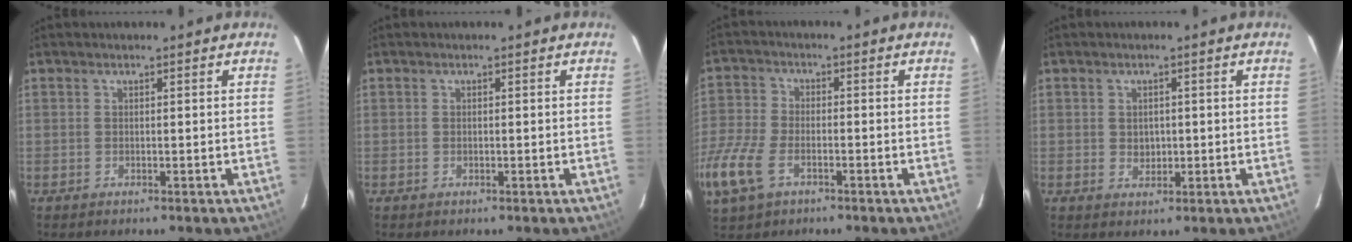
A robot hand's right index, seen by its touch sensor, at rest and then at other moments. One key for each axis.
{"total": 0.0}
{"total": 14.2, "fx": -6.8, "fy": 8.4, "fz": 9.3, "tx": -0.240, "ty": -0.020, "tz": -0.138}
{"total": 2.4, "fx": 0.0, "fy": 2.2, "fz": 1.1, "tx": -0.017, "ty": 0.001, "tz": 0.003}